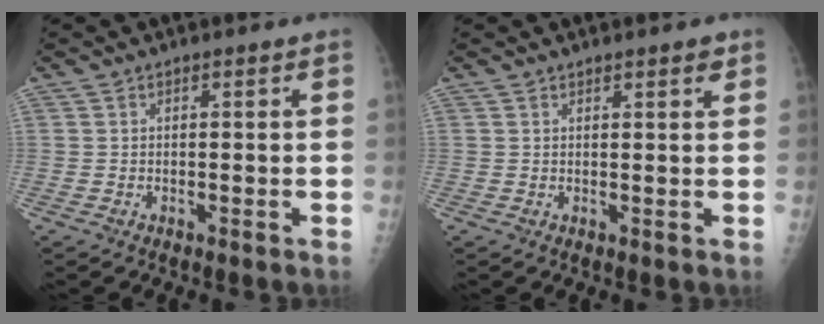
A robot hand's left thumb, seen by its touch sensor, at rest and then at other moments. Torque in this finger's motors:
{"motor_torque": [-0.39, -0.21, -0.03, -0.11, 0.04]}